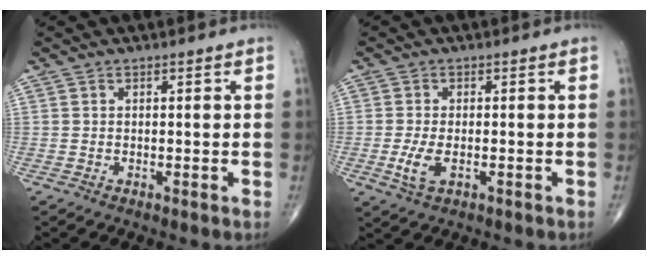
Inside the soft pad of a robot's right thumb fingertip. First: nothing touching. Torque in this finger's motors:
{"motor_torque": [-0.14, 0.23, 0.29, 0.27, 0.01]}